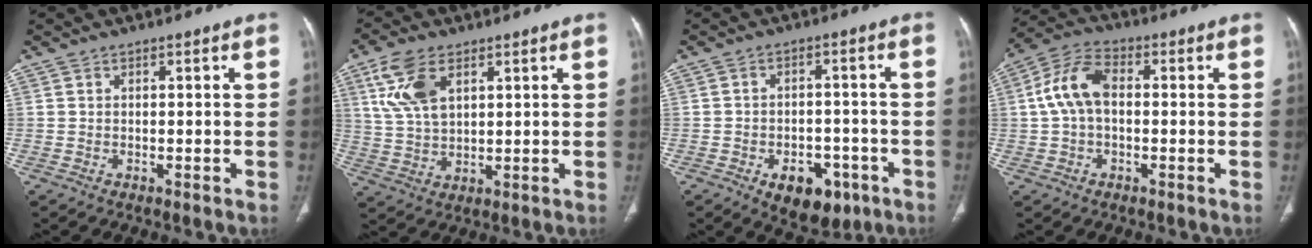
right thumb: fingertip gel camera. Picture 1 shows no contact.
{"total": 10.0, "force": [4.4, 5.4, 7.2], "torque": [-0.146, -0.008, 0.092]}
{"total": 9.8, "force": [-4.8, 6.2, 5.9], "torque": [-0.052, 0.025, -0.057]}
{"total": 9.2, "force": [0.4, 5.7, 7.2], "torque": [-0.146, 0.029, 0.002]}